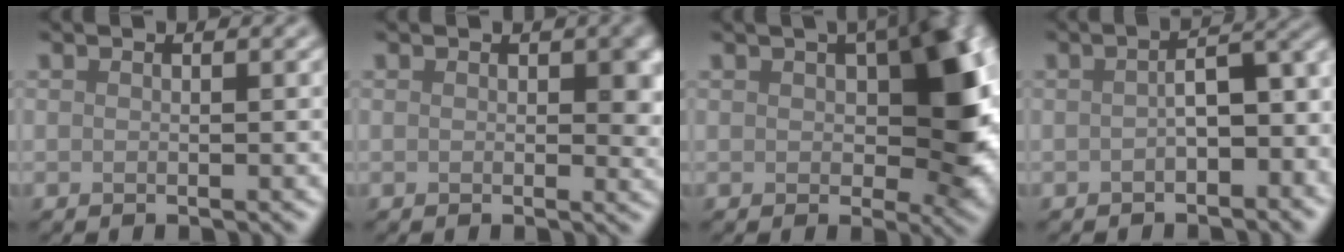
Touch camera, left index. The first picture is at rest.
{"total": 3.4, "force": [0.6, 1.8, 2.8], "torque": [-0.029, 0.000, 0.007]}
{"total": 10.6, "force": [1.6, 5.6, 8.8], "torque": [-0.116, 0.002, 0.029]}
{"total": 5.2, "force": [-1.0, 2.4, 4.5], "torque": [-0.053, 0.008, -0.020]}